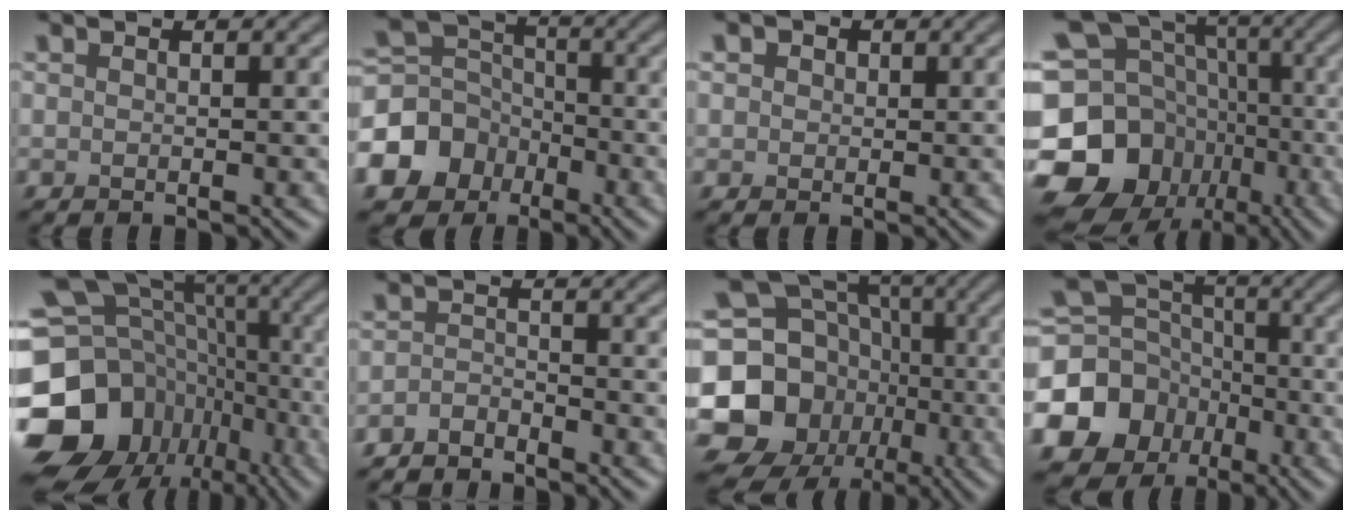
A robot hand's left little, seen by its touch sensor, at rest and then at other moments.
{"total": 8.3, "force": [-3.9, 6.9, 2.4], "torque": [-0.067, -0.003, -0.092]}
{"total": 2.5, "force": [1.2, 1.9, 1.0], "torque": [-0.008, 0.014, 0.005]}
{"total": 16.6, "force": [-6.3, 13.7, 7.0], "torque": [-0.171, -0.009, -0.110]}
{"total": 19.4, "force": [-4.8, 15.9, 10.1], "torque": [-0.199, -0.001, -0.063]}
{"total": 2.2, "force": [-2.2, 0.4, 0.4], "torque": [-0.008, 0.000, -0.048]}
{"total": 15.2, "force": [-3.7, 13.3, 6.2], "torque": [-0.139, 0.002, -0.083]}
{"total": 14.7, "force": [-5.9, 12.8, 4.3], "torque": [-0.128, -0.033, -0.116]}